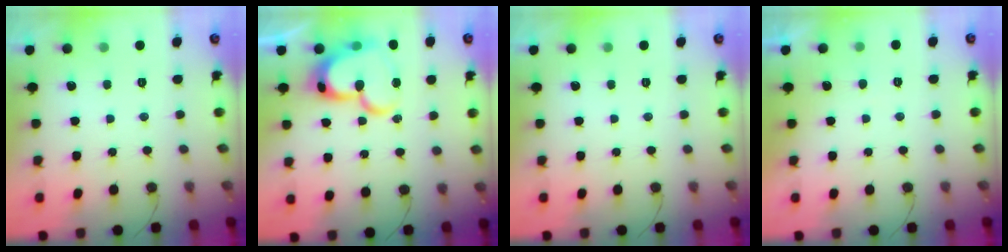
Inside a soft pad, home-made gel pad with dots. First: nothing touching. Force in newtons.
{"total": 19.9, "press": 19.8, "slide": 2.3}
{"total": 0.0}
{"total": 3.7, "press": 3.7, "slide": 0.3}